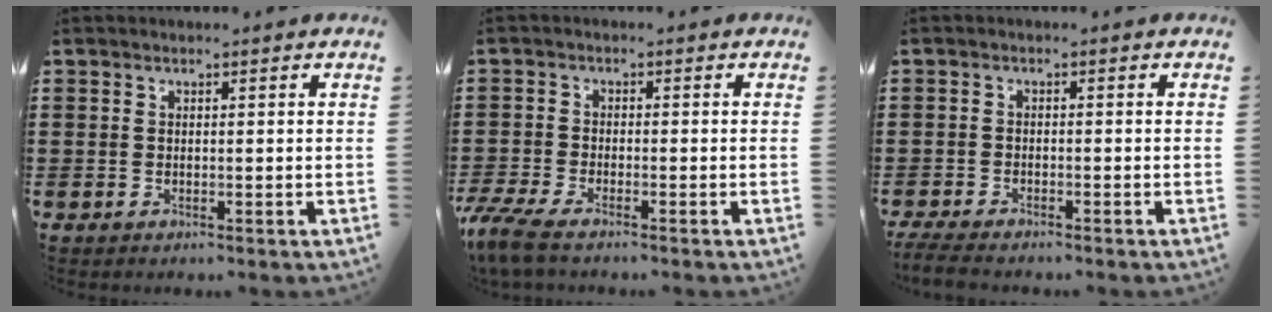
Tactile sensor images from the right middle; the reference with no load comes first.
{"total": 3.9, "force": [-3.3, 0.3, 2.0], "torque": [-0.071, -0.019, -0.073]}
{"total": 2.2, "force": [-2.1, 0.2, 0.8], "torque": [-0.028, -0.003, -0.047]}